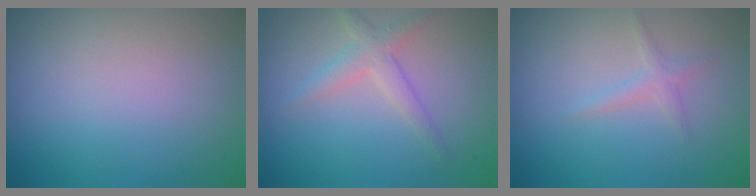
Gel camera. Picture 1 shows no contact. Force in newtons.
{"total": 2.3, "press": 2.3, "slide": 0.1}
{"total": 1.3, "press": 1.3, "slide": 0.1}